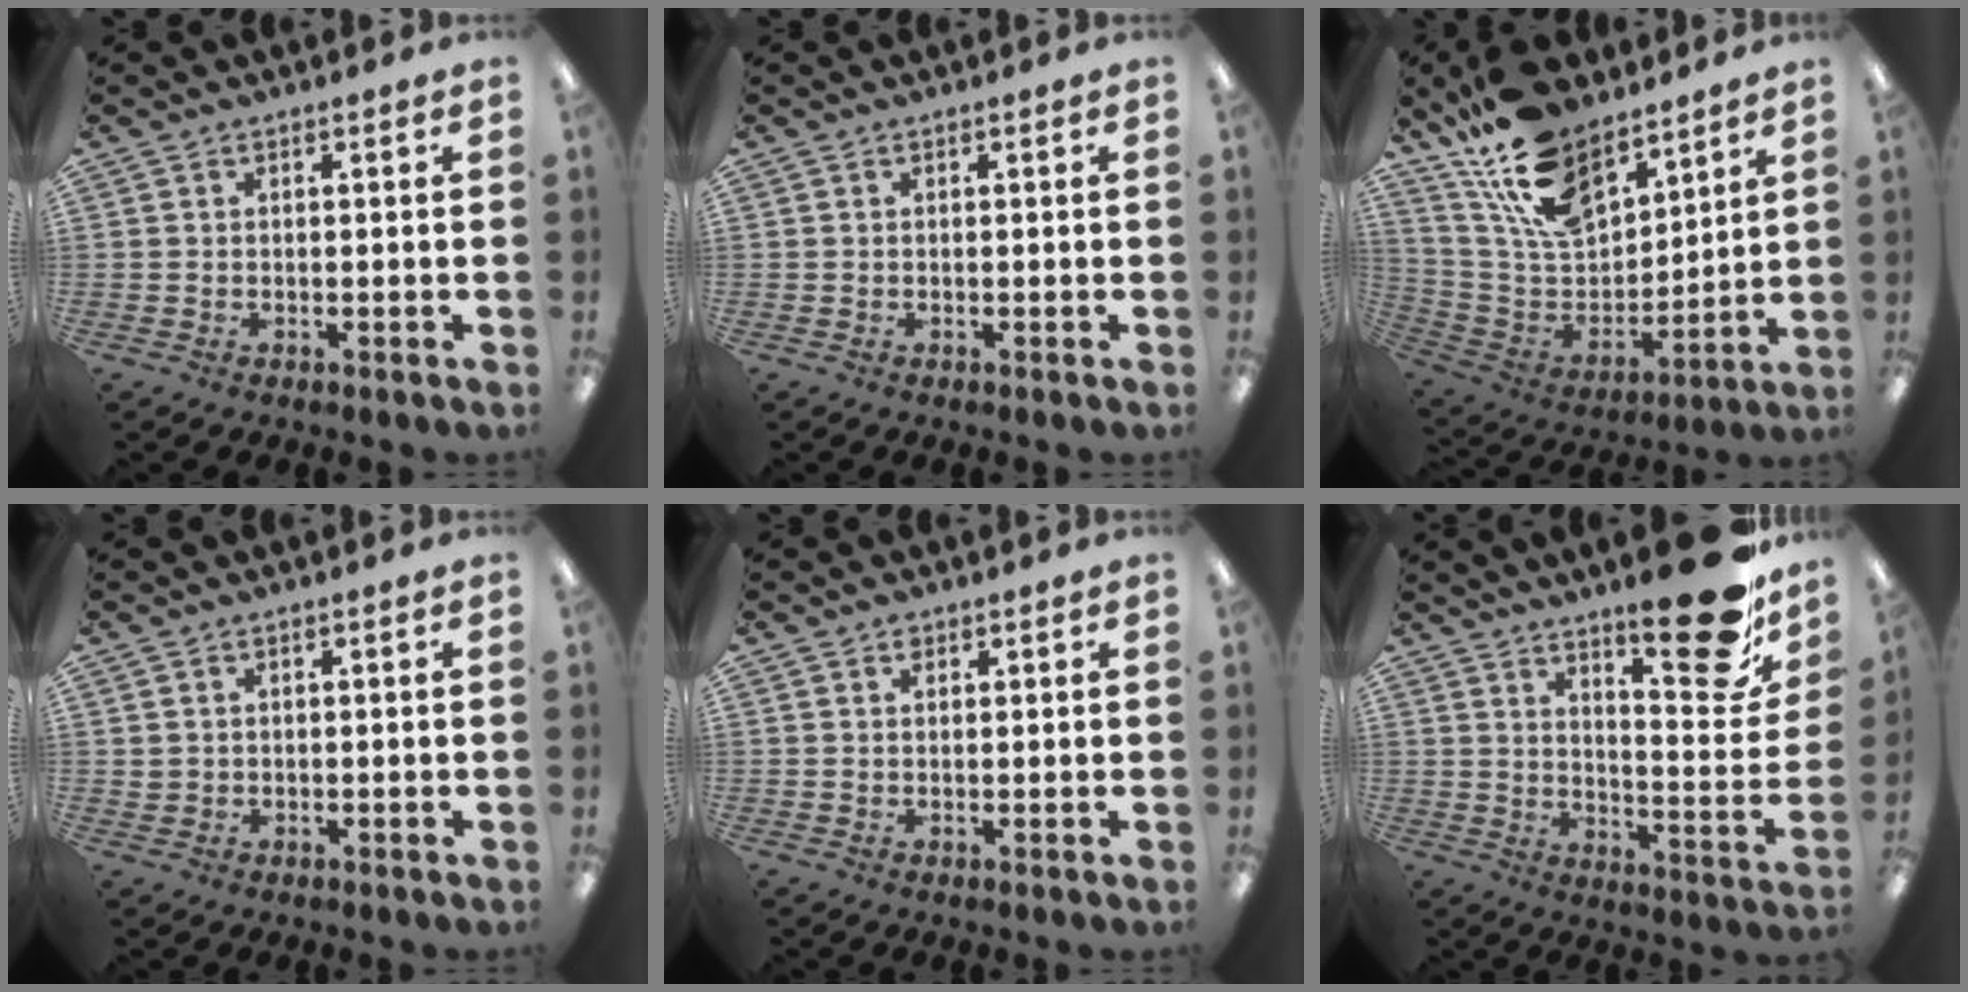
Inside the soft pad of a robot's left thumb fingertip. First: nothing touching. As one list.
[{"total": 0.0}, {"total": 18.3, "force": [13.3, 8.7, 9.0], "torque": [-0.187, -0.068, 0.247]}, {"total": 1.3, "force": [0.6, 1.2, 0.3], "torque": [-0.007, 0.004, 0.009]}, {"total": 1.2, "force": [0.9, 0.7, 0.4], "torque": [-0.003, -0.002, 0.015]}, {"total": 21.5, "force": [14.6, 7.1, 14.1], "torque": [-0.173, -0.108, 0.231]}]